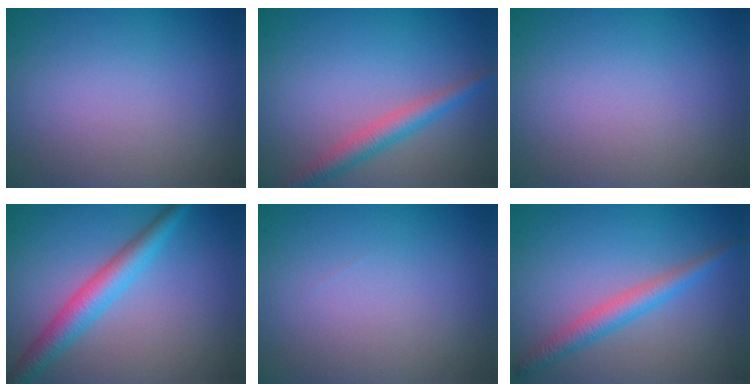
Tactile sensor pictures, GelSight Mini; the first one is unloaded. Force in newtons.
{"total": 2.7, "press": 2.7, "slide": 0.1}
{"total": 0.0}
{"total": 3.7, "press": 3.7, "slide": 0.1}
{"total": 0.0}
{"total": 2.6, "press": 2.6, "slide": 0.1}